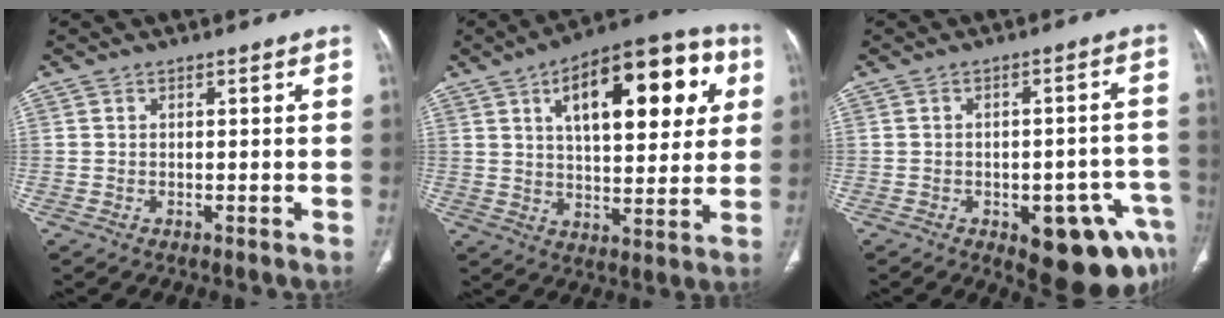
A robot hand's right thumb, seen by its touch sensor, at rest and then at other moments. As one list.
[{"total": 22.9, "force": [7.9, 10.5, 18.8], "torque": [-0.229, 0.005, 0.113]}, {"total": 14.6, "force": [-6.9, 6.6, 11.0], "torque": [-0.078, 0.039, -0.073]}]